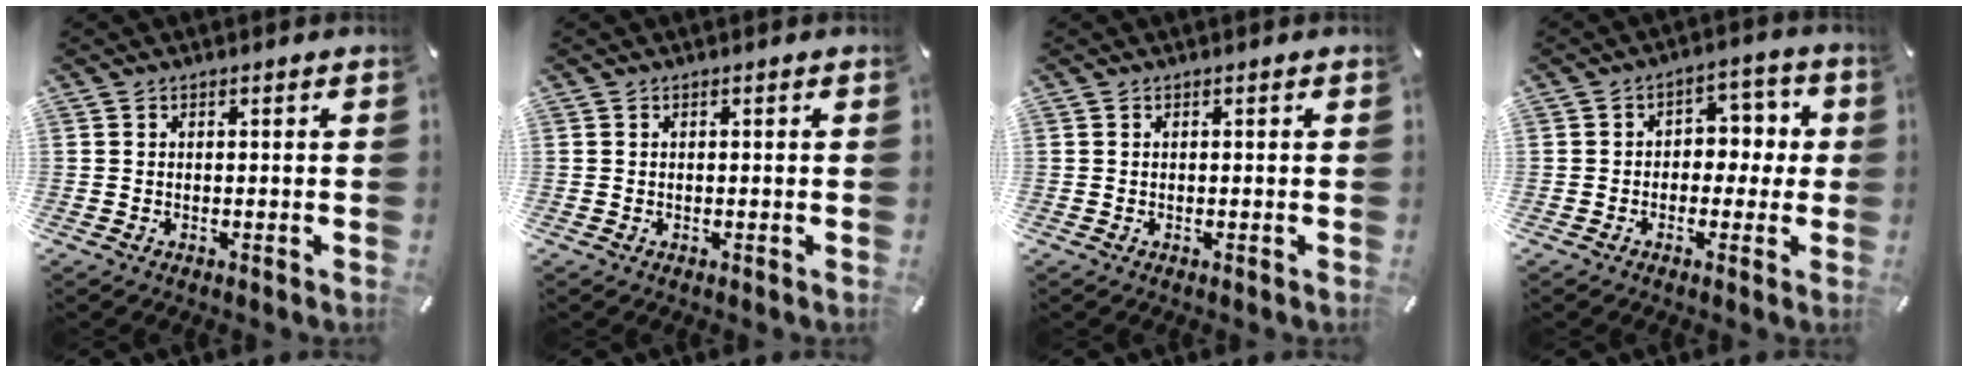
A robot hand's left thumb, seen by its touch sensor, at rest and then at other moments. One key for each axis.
{"total": 0.0}
{"total": 0.0}
{"total": 6.0, "fx": -0.7, "fy": 4.9, "fz": 3.4, "tx": -0.038, "ty": 0.006, "tz": -0.024}